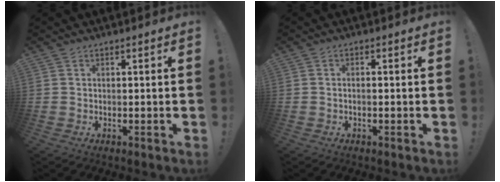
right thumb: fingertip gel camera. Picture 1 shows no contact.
{"total": 1.1, "force": [-0.5, 0.0, 0.9], "torque": [-0.016, 0.002, -0.009]}